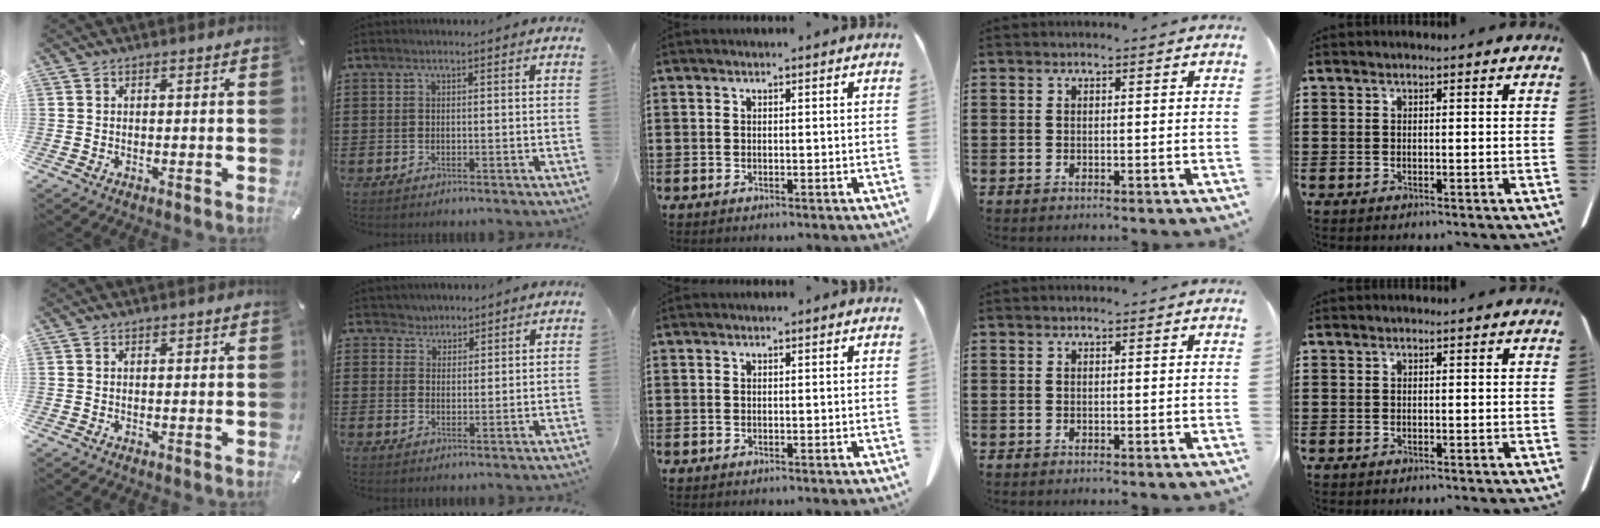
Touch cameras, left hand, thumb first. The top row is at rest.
{"index": {"total": 2.6, "force": [1.9, 1.7, -0.2], "torque": [-0.009, 0.010, 0.035]}}